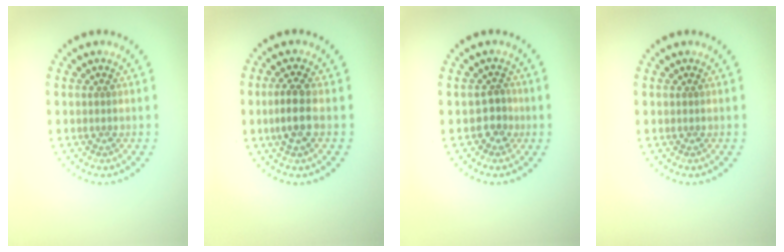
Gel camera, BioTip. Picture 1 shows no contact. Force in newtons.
{"total": 2.7, "press": 2.6, "slide": 0.8}
{"total": 1.8, "press": 1.6, "slide": 0.9}
{"total": 0.0}